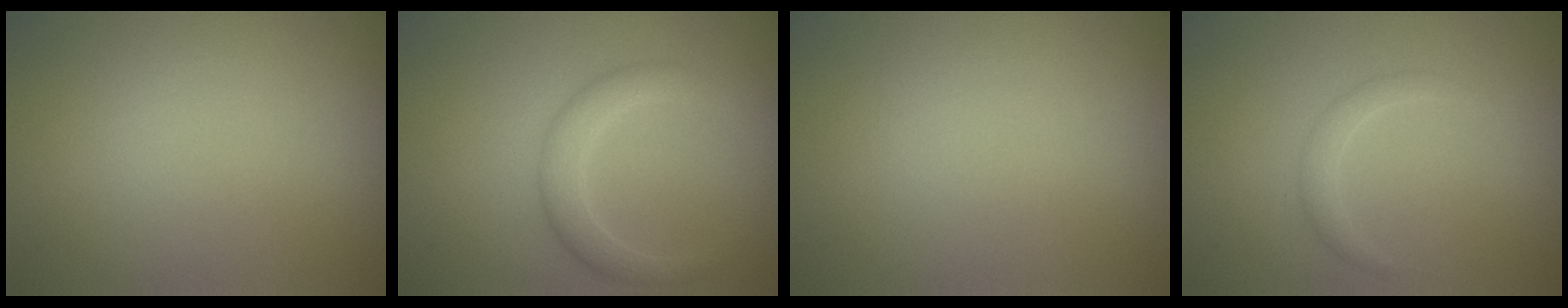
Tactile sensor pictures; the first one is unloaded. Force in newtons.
{"total": 2.8, "press": 2.7, "slide": 0.2}
{"total": 0.0}
{"total": 1.3, "press": 1.2, "slide": 0.1}